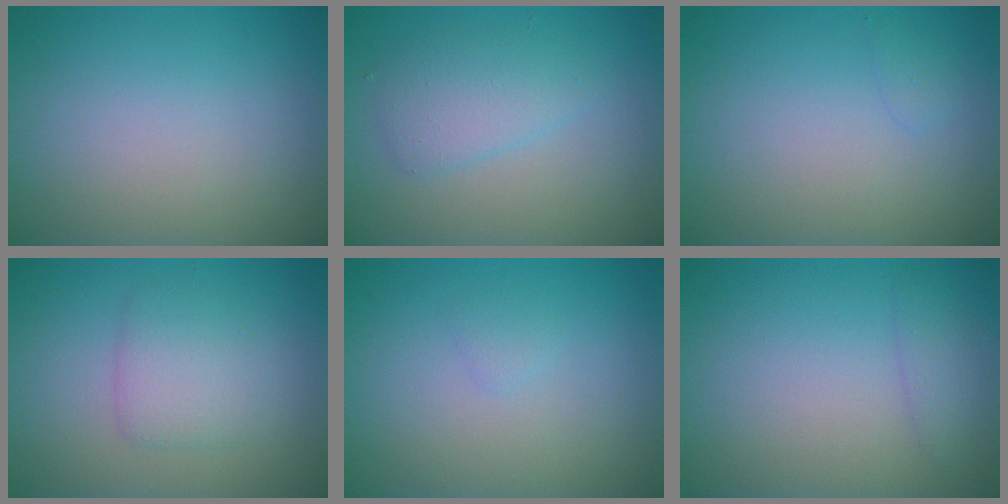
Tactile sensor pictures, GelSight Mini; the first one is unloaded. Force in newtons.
{"total": 2.7, "press": 2.7, "slide": 0.0}
{"total": 0.6, "press": 0.6, "slide": 0.1}
{"total": 2.7, "press": 2.7, "slide": 0.1}
{"total": 0.6, "press": 0.6, "slide": 0.1}
{"total": 1.3, "press": 1.3, "slide": 0.0}